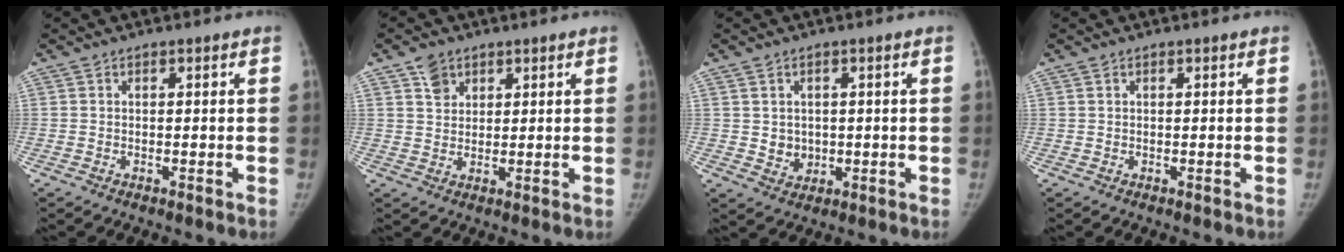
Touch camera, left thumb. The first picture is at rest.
{"total": 3.6, "force": [2.2, 2.6, 1.1], "torque": [-0.002, -0.021, 0.040]}
{"total": 3.3, "force": [0.1, 2.9, 1.4], "torque": [-0.009, -0.011, 0.012]}
{"total": 0.0}